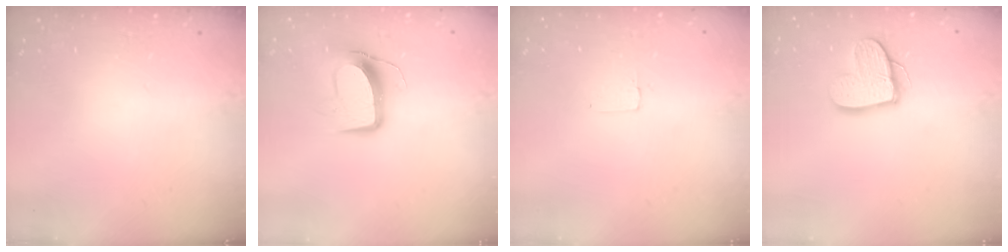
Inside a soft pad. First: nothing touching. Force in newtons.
{"total": 11.0, "press": 10.9, "slide": 0.7}
{"total": 1.7, "press": 1.7, "slide": 0.1}
{"total": 12.9, "press": 12.9, "slide": 1.0}